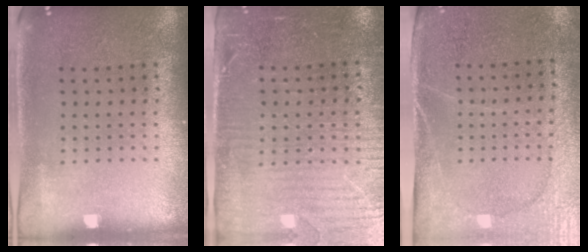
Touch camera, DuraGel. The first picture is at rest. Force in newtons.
{"total": 3.6, "press": 3.2, "slide": 1.7}
{"total": 2.9, "press": 2.5, "slide": 1.4}